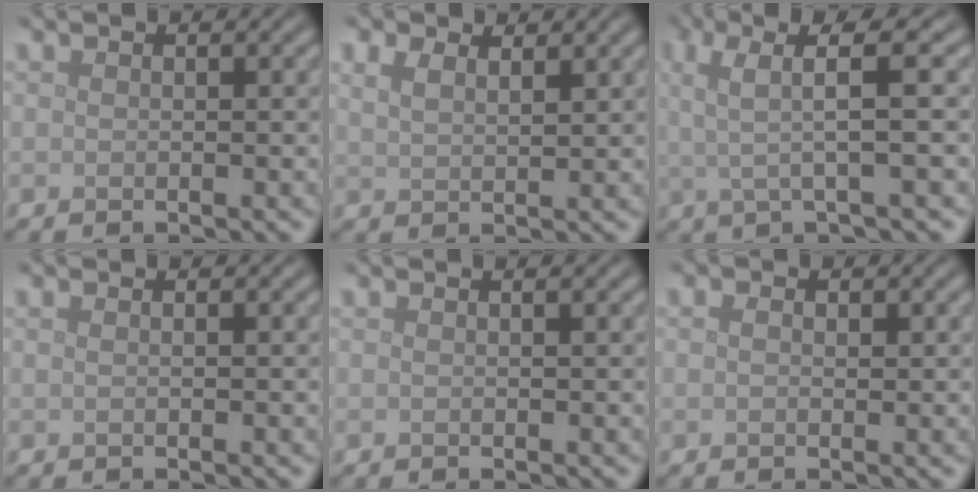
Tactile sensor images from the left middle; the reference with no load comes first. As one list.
[{"total": 3.3, "force": [2.2, 1.6, 1.8], "torque": [-0.035, 0.010, 0.032]}, {"total": 5.3, "force": [1.3, 0.9, 5.0], "torque": [-0.096, 0.011, 0.021]}, {"total": 0.6, "force": [0.2, 0.2, 0.5], "torque": [-0.010, -0.001, 0.003]}, {"total": 0.6, "force": [0.3, 0.1, 0.5], "torque": [-0.004, 0.005, 0.003]}, {"total": 1.3, "force": [0.4, 0.8, 0.9], "torque": [-0.011, -0.003, 0.006]}]